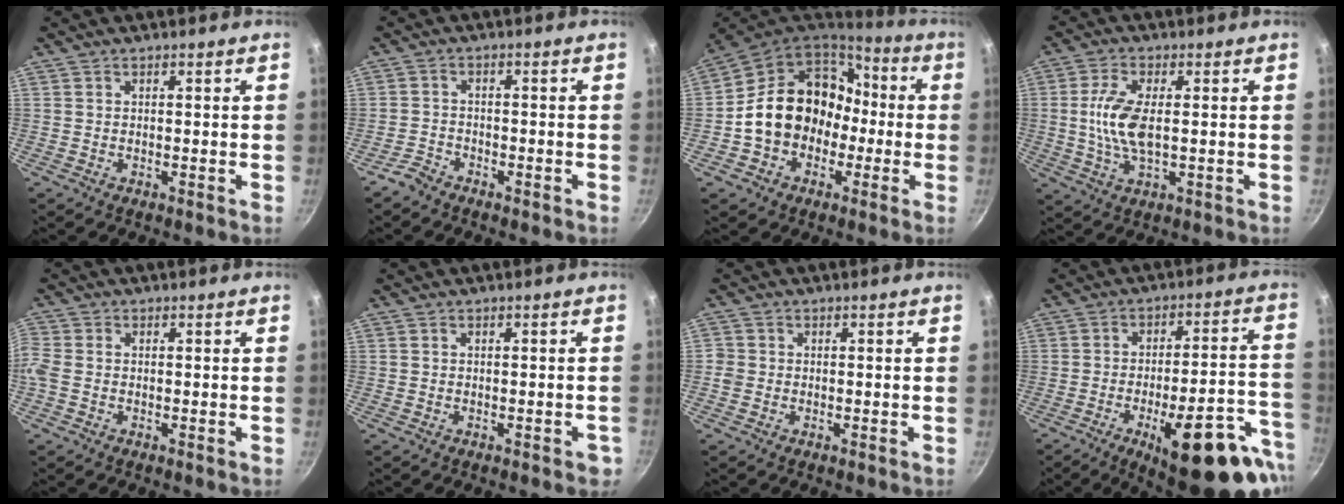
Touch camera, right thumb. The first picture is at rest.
{"total": 2.9, "force": [-2.6, 1.2, 0.7], "torque": [-0.018, 0.025, -0.049]}
{"total": 18.2, "force": [-1.7, 14.9, 10.3], "torque": [-0.140, 0.065, -0.025]}
{"total": 8.7, "force": [0.3, 3.8, 7.8], "torque": [-0.166, 0.002, 0.003]}
{"total": 3.3, "force": [-1.0, 2.3, 2.1], "torque": [-0.053, 0.003, -0.030]}
{"total": 1.8, "force": [-0.8, 0.9, 1.3], "torque": [-0.004, 0.012, -0.004]}
{"total": 1.9, "force": [-0.6, 1.7, 0.6], "torque": [-0.008, 0.006, -0.014]}
{"total": 23.8, "force": [-11.7, 8.1, 19.1], "torque": [-0.204, 0.049, -0.157]}